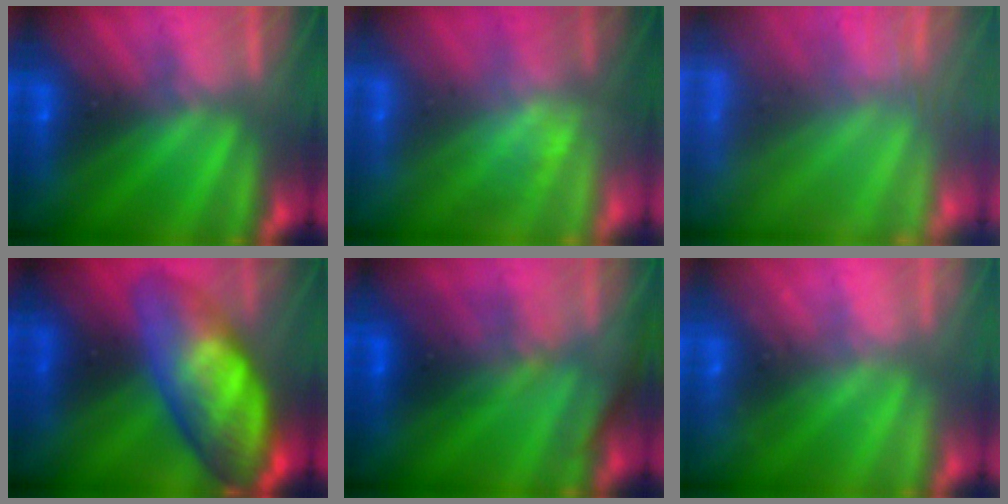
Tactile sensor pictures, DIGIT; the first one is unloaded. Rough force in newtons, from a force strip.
{"total": 1.6}
{"total": 8.3}
{"total": 9.1}
{"total": 2.8}
{"total": 2.1}